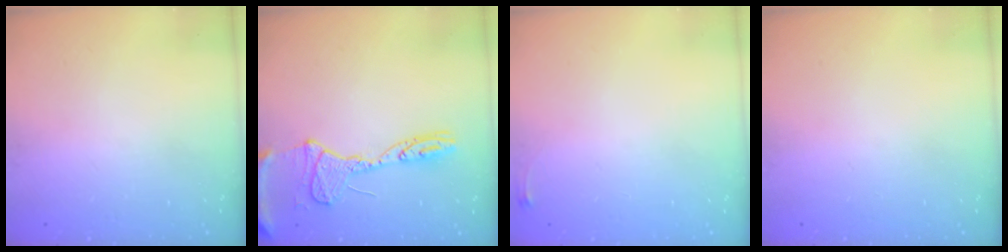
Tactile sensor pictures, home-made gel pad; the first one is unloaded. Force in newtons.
{"total": 15.5, "press": 15.4, "slide": 1.2}
{"total": 2.6, "press": 2.6, "slide": 0.6}
{"total": 0.0}